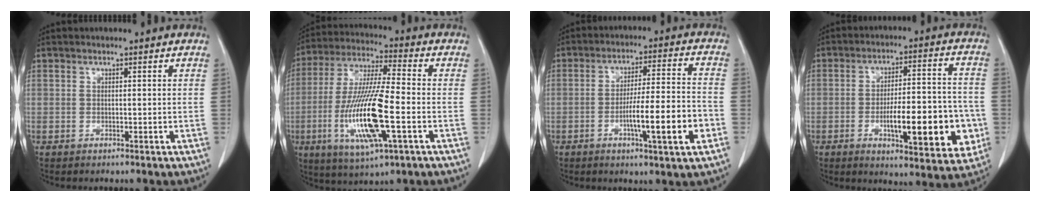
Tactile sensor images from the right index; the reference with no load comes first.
{"total": 16.4, "force": [-4.3, 2.1, 15.7], "torque": [-0.324, -0.017, -0.076]}
{"total": 11.6, "force": [-4.0, 0.4, 10.9], "torque": [-0.176, -0.001, -0.062]}
{"total": 15.5, "force": [-4.2, 4.1, 14.3], "torque": [-0.202, 0.011, -0.055]}